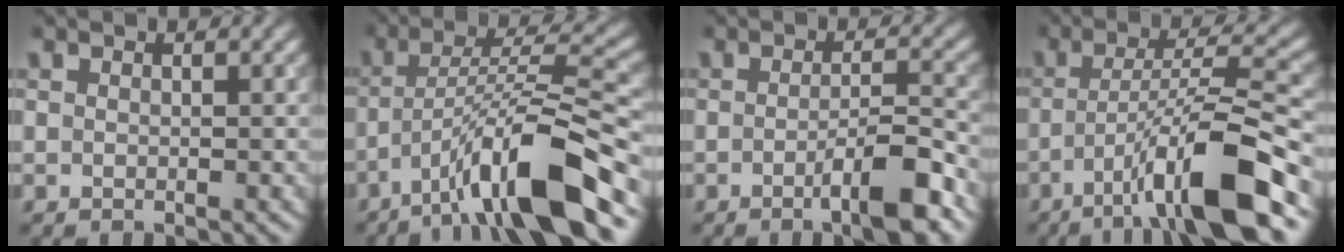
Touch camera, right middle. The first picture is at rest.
{"total": 10.6, "force": [-6.1, 1.9, 8.4], "torque": [-0.133, 0.016, -0.108]}
{"total": 5.0, "force": [-2.2, 0.9, 4.4], "torque": [-0.066, 0.003, -0.039]}
{"total": 9.9, "force": [-5.1, 1.6, 8.4], "torque": [-0.131, 0.013, -0.088]}